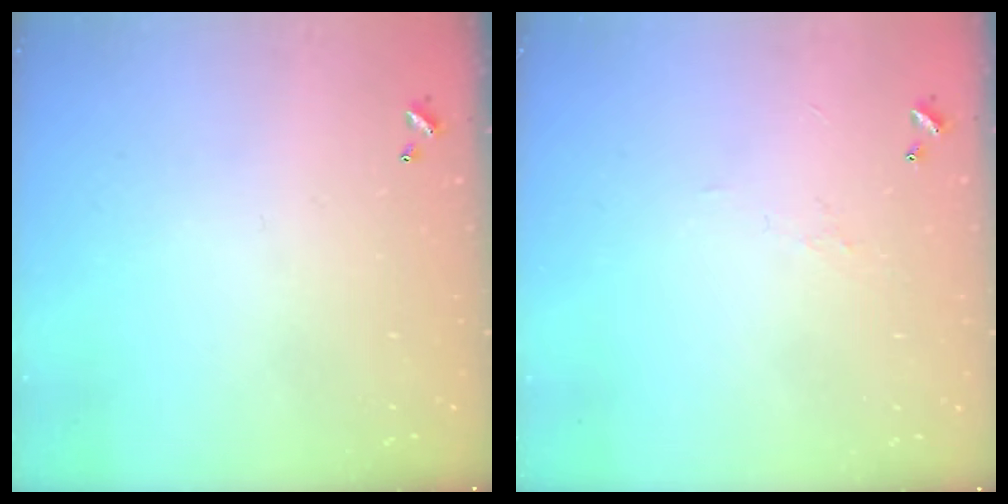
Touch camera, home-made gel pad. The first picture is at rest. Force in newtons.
{"total": 3.5, "press": 3.4, "slide": 0.7}